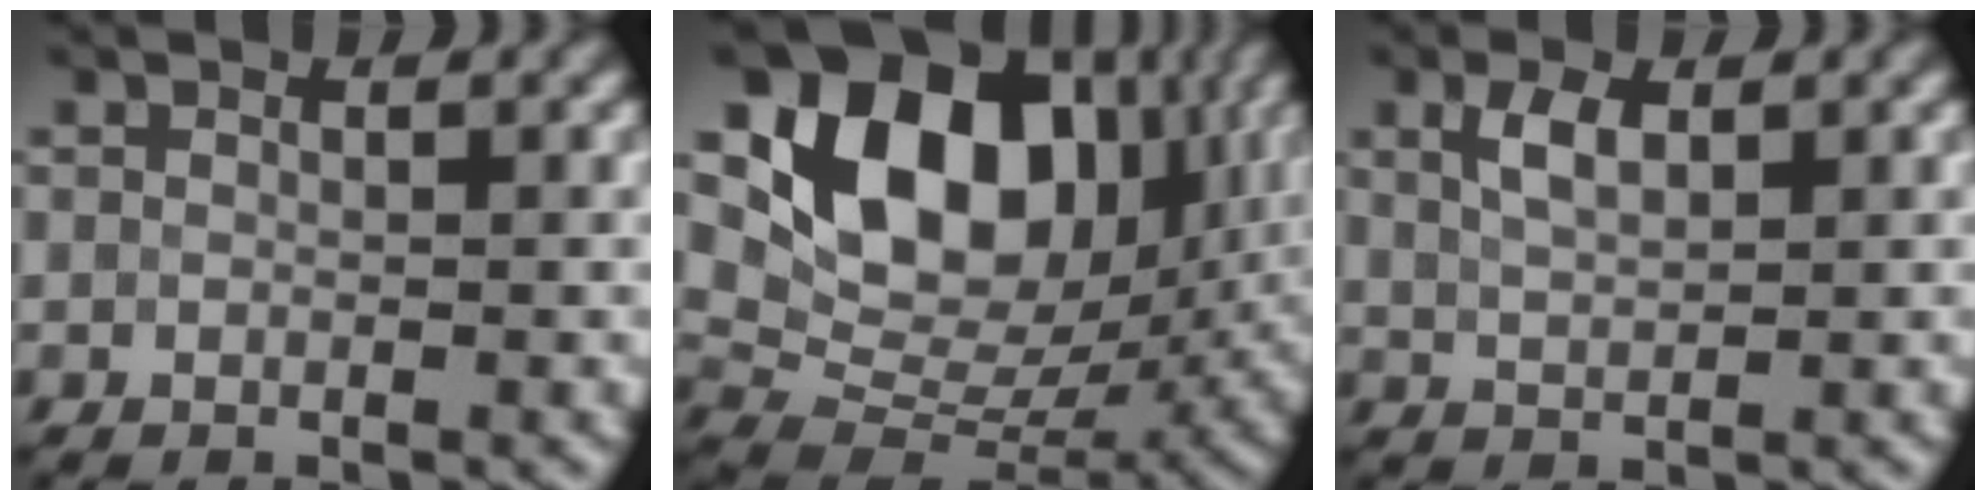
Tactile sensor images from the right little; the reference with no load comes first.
{"total": 14.8, "force": [4.8, 9.9, 9.9], "torque": [-0.161, 0.014, 0.085]}
{"total": 2.5, "force": [1.1, 1.2, 1.9], "torque": [-0.043, 0.003, 0.025]}